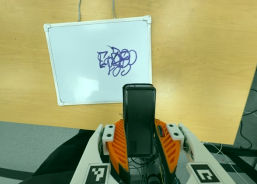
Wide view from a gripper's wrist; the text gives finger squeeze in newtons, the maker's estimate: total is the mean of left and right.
{"total": 4.0, "left": 2.6, "right": 5.4}